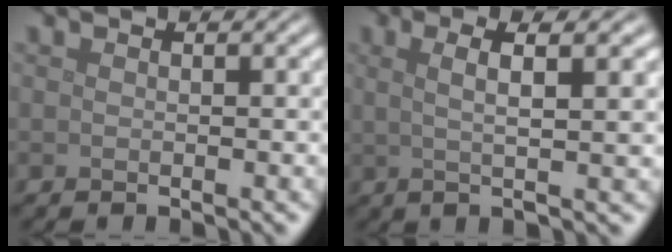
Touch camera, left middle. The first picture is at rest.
{"total": 4.9, "force": [1.4, 1.0, 4.6], "torque": [-0.072, 0.008, 0.020]}